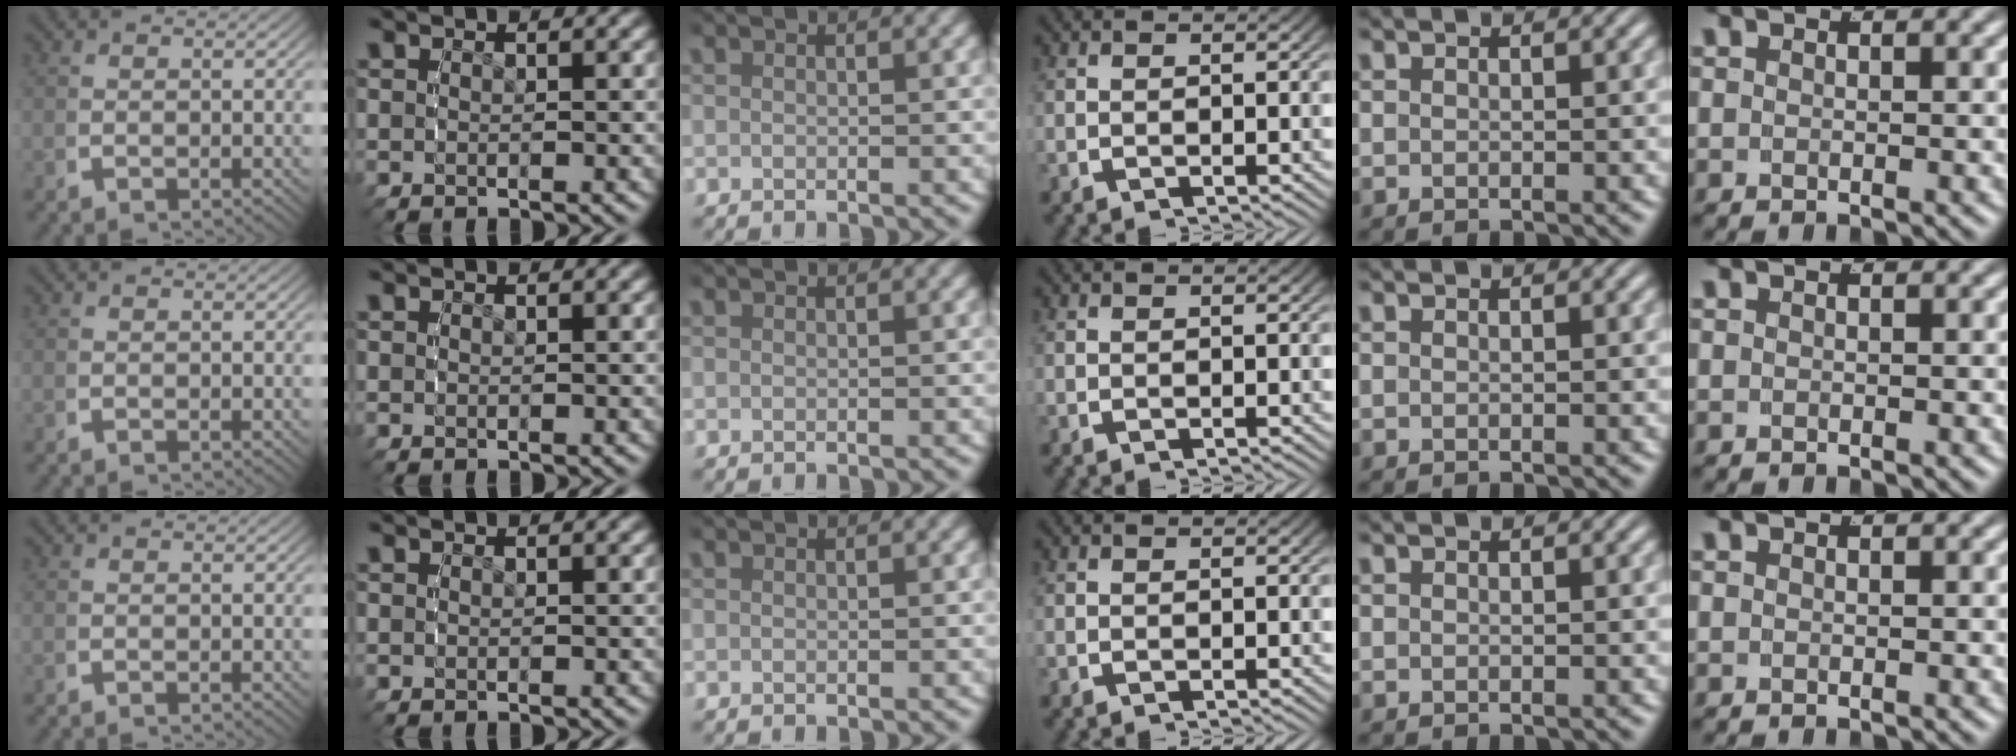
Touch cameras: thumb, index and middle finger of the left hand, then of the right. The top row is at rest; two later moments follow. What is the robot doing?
{"motion": "reach", "object": "string"}